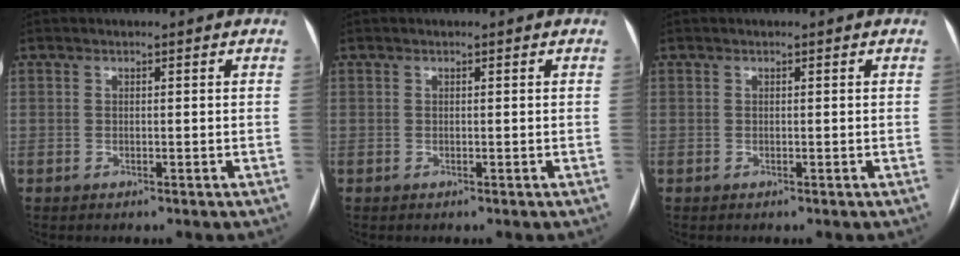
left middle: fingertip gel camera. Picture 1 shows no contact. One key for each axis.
{"total": 0.0}
{"total": 0.0}